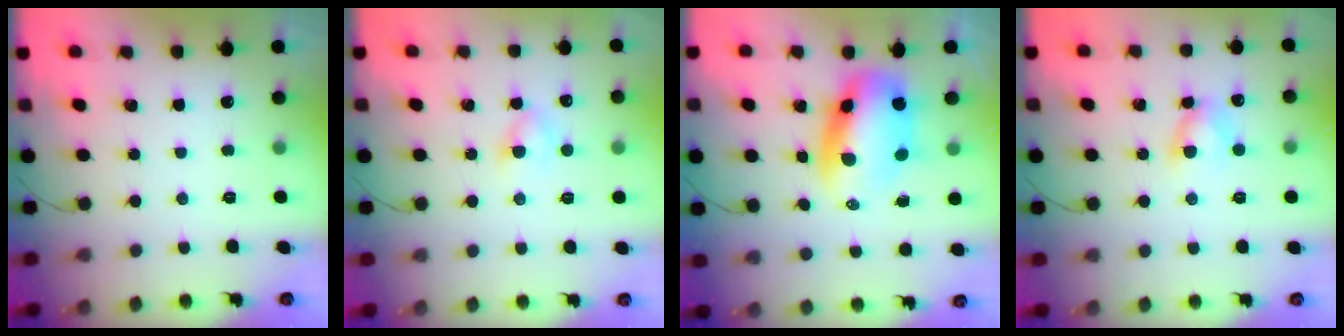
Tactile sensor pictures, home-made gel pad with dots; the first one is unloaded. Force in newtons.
{"total": 3.5, "press": 3.3, "slide": 1.1}
{"total": 10.7, "press": 10.4, "slide": 2.7}
{"total": 5.7, "press": 5.7, "slide": 0.3}